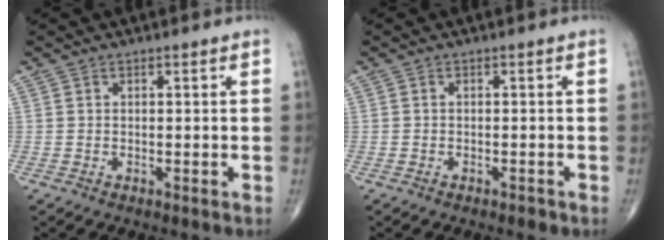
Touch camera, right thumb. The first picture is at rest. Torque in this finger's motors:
{"motor_torque": [0.24, 0.00, -0.03, -0.18, 0.06]}